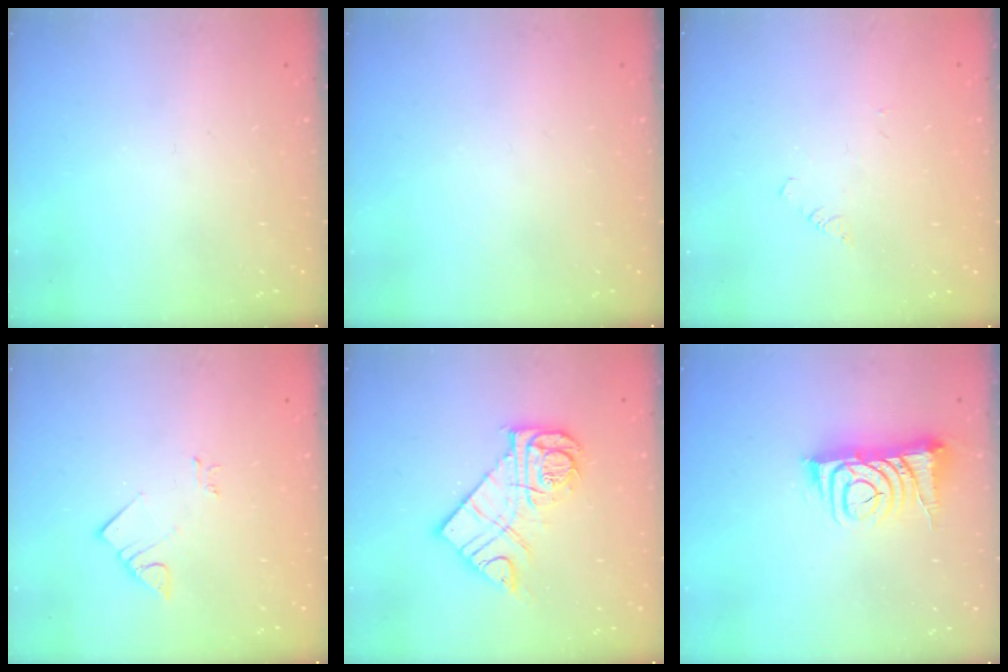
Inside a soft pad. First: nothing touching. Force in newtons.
{"total": 0.0}
{"total": 1.0, "press": 0.9, "slide": 0.2}
{"total": 3.2, "press": 3.2, "slide": 0.4}
{"total": 13.9, "press": 13.8, "slide": 1.5}
{"total": 10.2, "press": 10.2, "slide": 1.1}